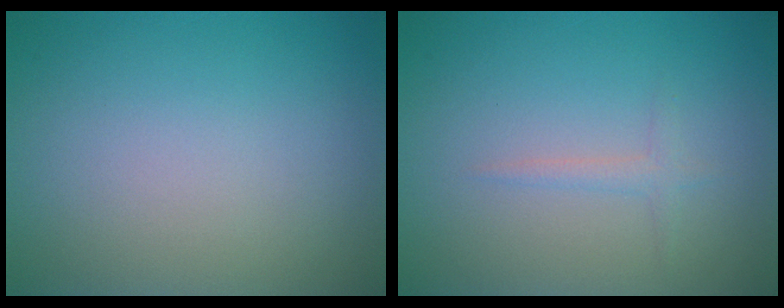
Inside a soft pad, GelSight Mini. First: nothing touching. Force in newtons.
{"total": 1.3, "press": 1.3, "slide": 0.0}